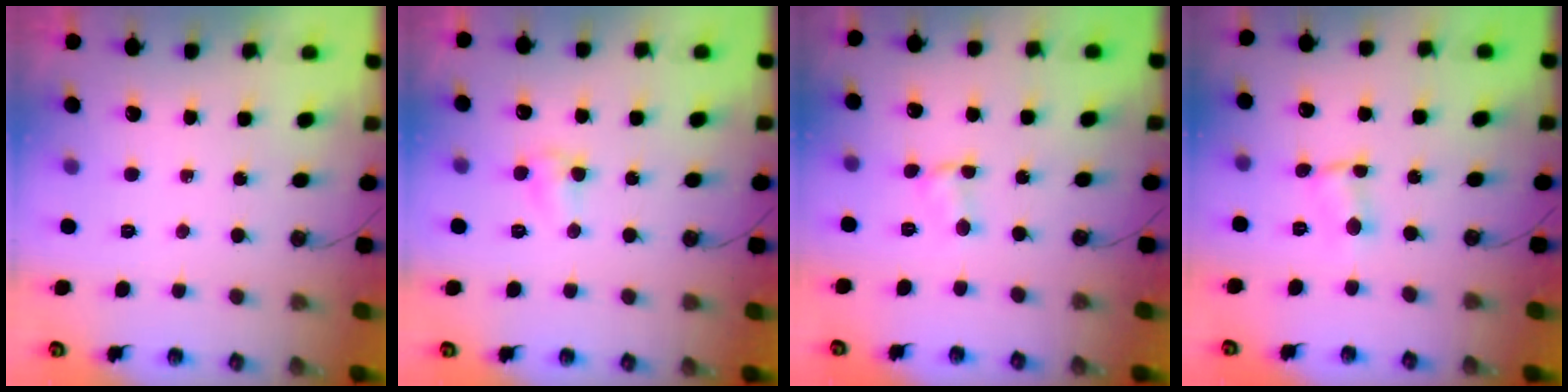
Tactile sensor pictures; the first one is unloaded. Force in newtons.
{"total": 3.7, "press": 3.7, "slide": 0.3}
{"total": 2.5, "press": 2.5, "slide": 0.4}
{"total": 1.5, "press": 1.5, "slide": 0.2}